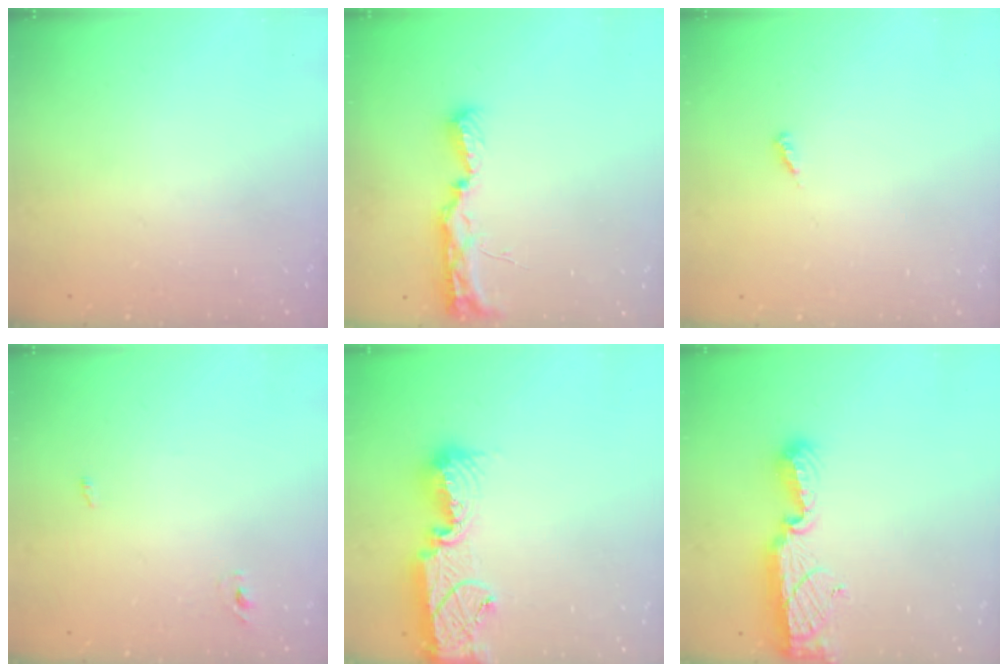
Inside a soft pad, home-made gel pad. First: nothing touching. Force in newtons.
{"total": 9.6, "press": 9.3, "slide": 2.4}
{"total": 3.2, "press": 3.2, "slide": 0.3}
{"total": 2.3, "press": 2.1, "slide": 1.0}
{"total": 13.4, "press": 13.2, "slide": 2.3}
{"total": 10.8, "press": 10.5, "slide": 2.5}